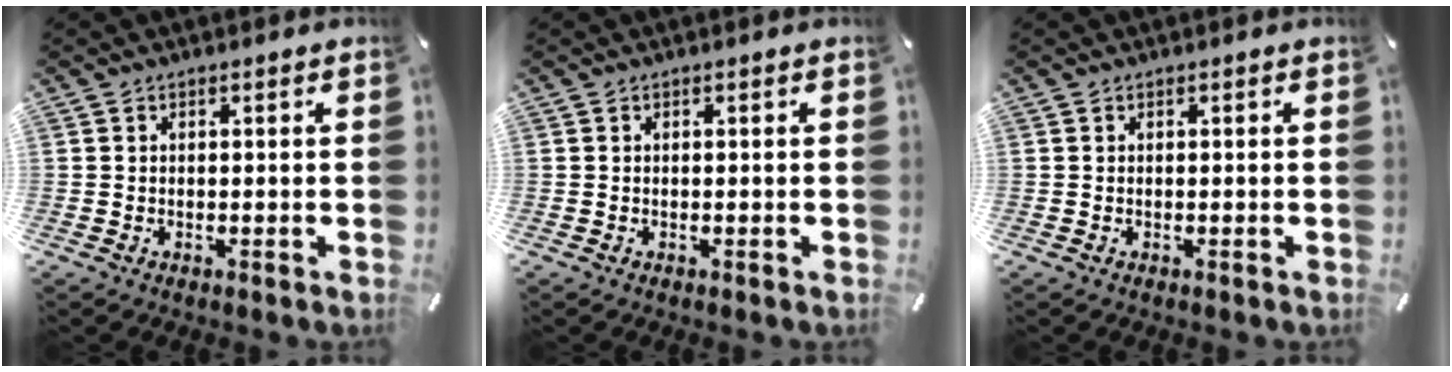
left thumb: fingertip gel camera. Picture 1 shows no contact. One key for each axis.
{"total": 0.0}
{"total": 0.0}